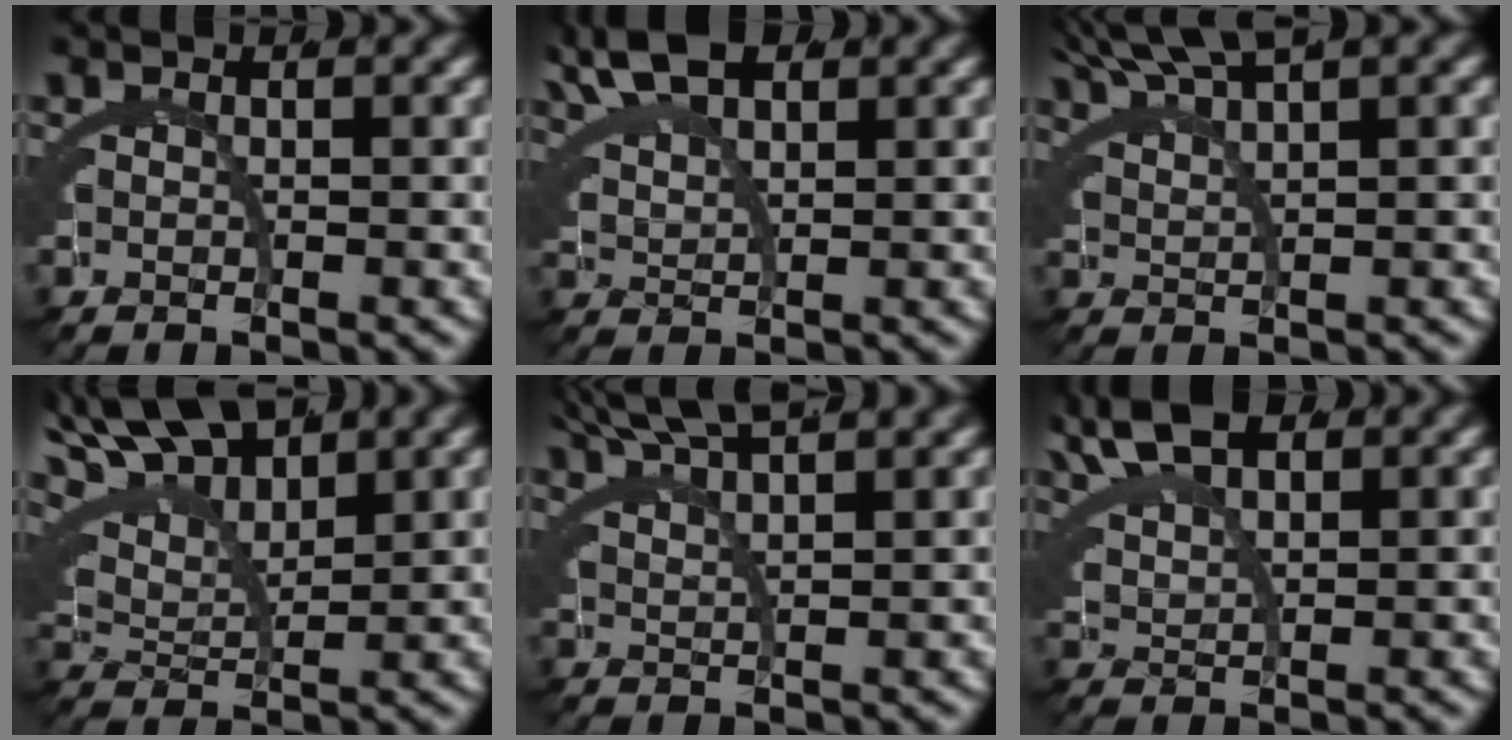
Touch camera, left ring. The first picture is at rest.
{"total": 4.2, "force": [3.7, 0.5, 2.0], "torque": [-0.042, 0.006, 0.072]}
{"total": 3.9, "force": [3.5, -1.3, 1.0], "torque": [-0.006, 0.016, 0.065]}
{"total": 7.5, "force": [5.9, 2.7, 3.7], "torque": [-0.071, 0.027, 0.092]}
{"total": 4.5, "force": [4.2, -1.2, 1.3], "torque": [-0.011, 0.016, 0.074]}
{"total": 4.2, "force": [3.7, 0.5, 2.0], "torque": [-0.045, 0.006, 0.072]}